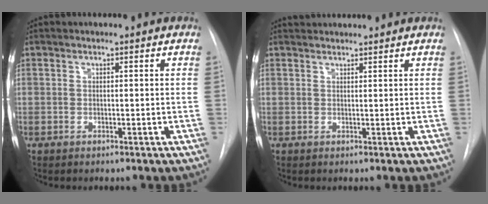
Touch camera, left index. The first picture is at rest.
{"total": 4.1, "force": [4.0, 0.5, 0.7], "torque": [-0.010, 0.035, 0.057]}